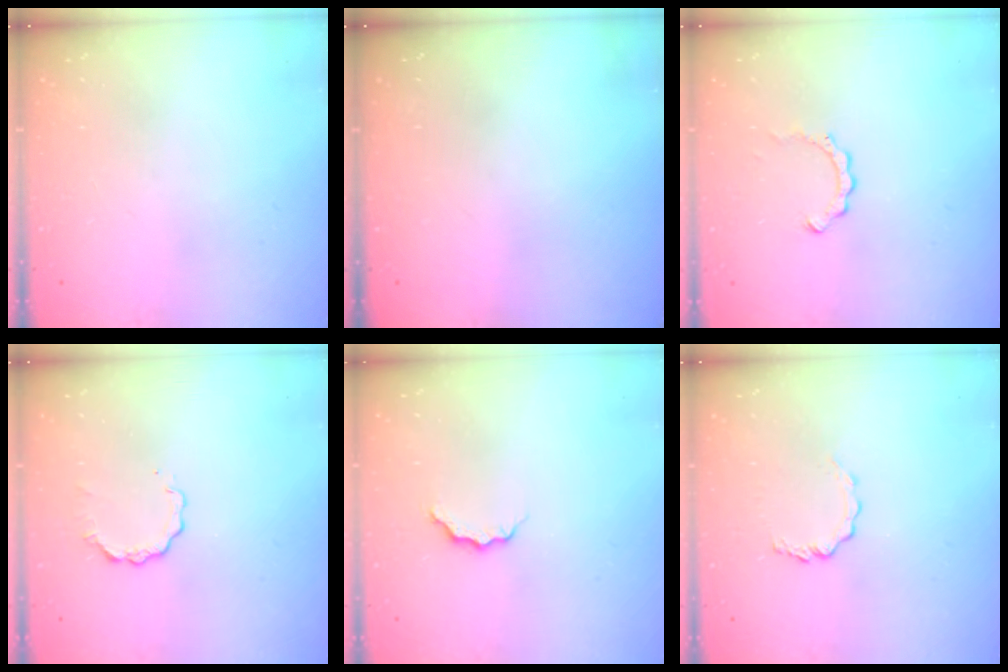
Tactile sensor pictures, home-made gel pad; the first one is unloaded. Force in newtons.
{"total": 0.0}
{"total": 2.7, "press": 2.6, "slide": 0.3}
{"total": 3.6, "press": 3.6, "slide": 0.4}
{"total": 3.5, "press": 3.5, "slide": 0.4}
{"total": 3.2, "press": 3.2, "slide": 0.3}